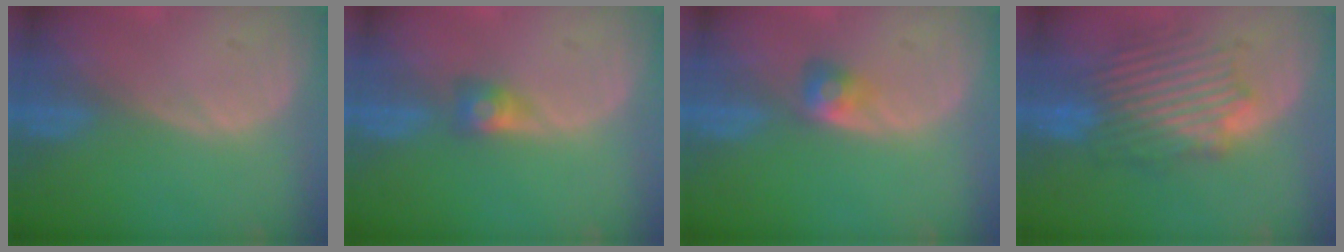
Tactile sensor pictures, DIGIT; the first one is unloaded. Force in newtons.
{"total": 2.9, "press": 2.4, "slide": 1.5}
{"total": 2.7, "press": 2.5, "slide": 1.1}
{"total": 8.7, "press": 8.6, "slide": 1.6}